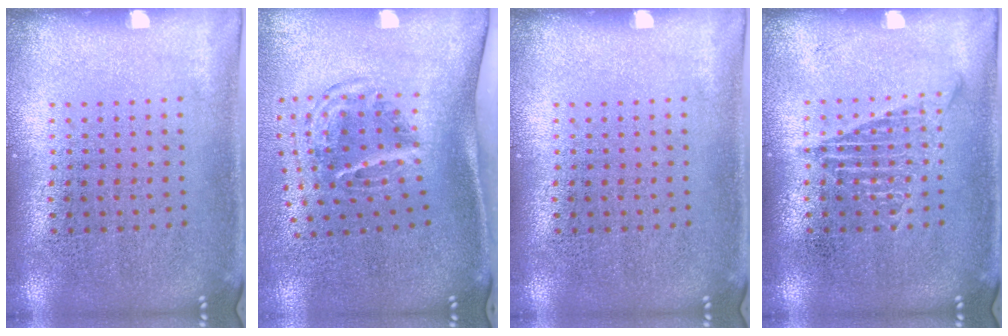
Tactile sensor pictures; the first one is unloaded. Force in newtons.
{"total": 1.9, "press": 1.2, "slide": 1.5}
{"total": 0.0}
{"total": 1.4, "press": 1.4, "slide": 0.2}